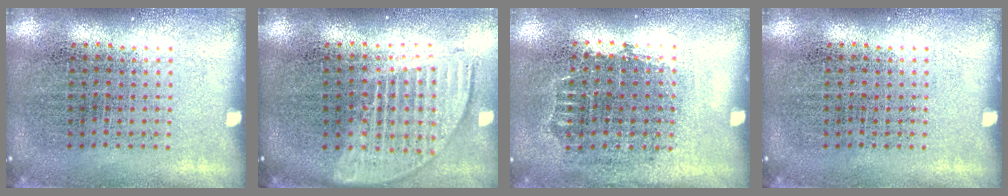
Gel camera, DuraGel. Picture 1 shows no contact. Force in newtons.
{"total": 1.8, "press": 1.5, "slide": 0.9}
{"total": 0.7, "press": 0.7, "slide": 0.2}
{"total": 0.0}